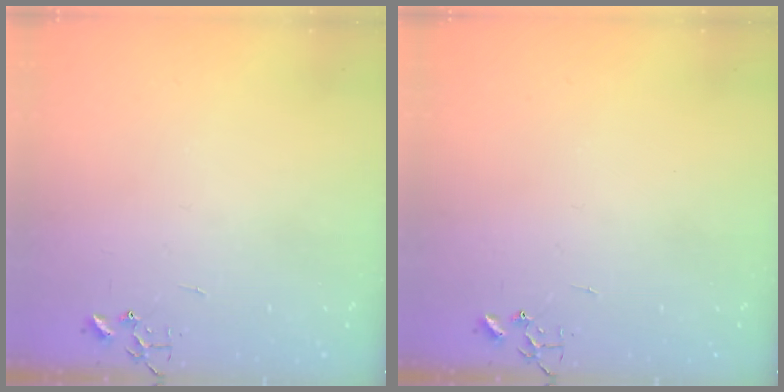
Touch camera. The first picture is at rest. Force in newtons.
{"total": 0.0}